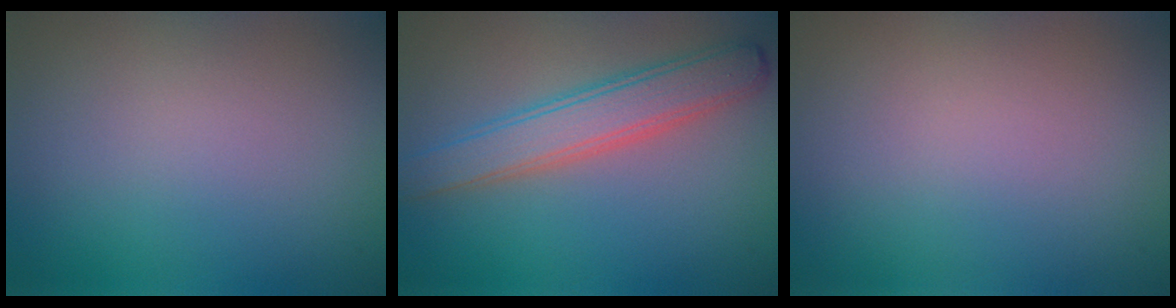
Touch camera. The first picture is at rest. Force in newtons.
{"total": 4.4, "press": 4.4, "slide": 0.2}
{"total": 0.0}